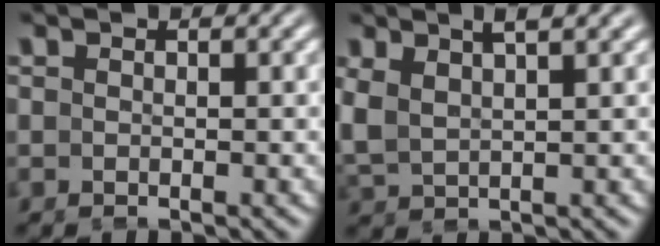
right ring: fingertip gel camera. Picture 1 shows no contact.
{"total": 3.4, "force": [1.6, 1.9, 2.3], "torque": [-0.060, 0.001, 0.035]}